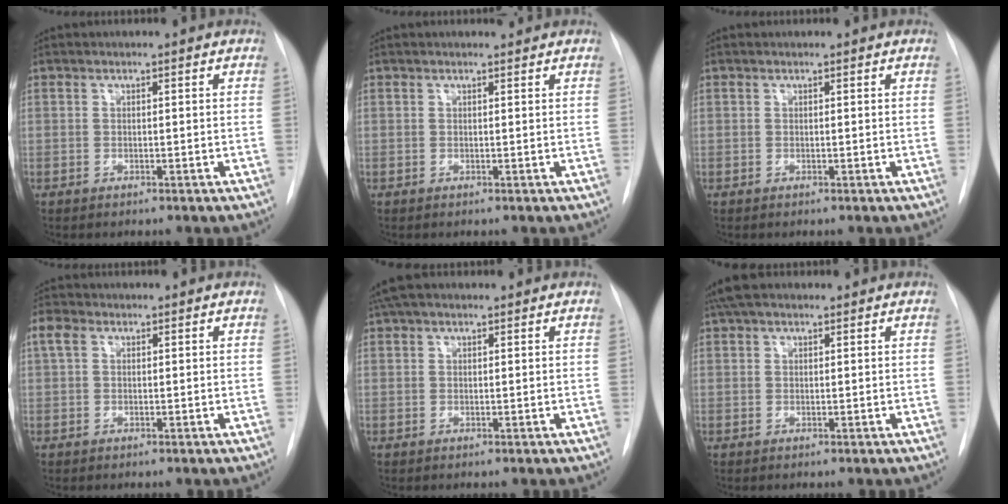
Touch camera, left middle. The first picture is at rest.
{"total": 0.7, "force": [0.7, 0.0, 0.0], "torque": [-0.007, -0.004, 0.010]}
{"total": 0.0}
{"total": 2.3, "force": [0.9, 1.5, 1.4], "torque": [-0.038, 0.020, 0.018]}
{"total": 3.5, "force": [2.7, 1.5, 1.7], "torque": [-0.033, 0.029, 0.045]}
{"total": 3.9, "force": [2.9, 1.7, 1.9], "torque": [-0.037, 0.024, 0.051]}